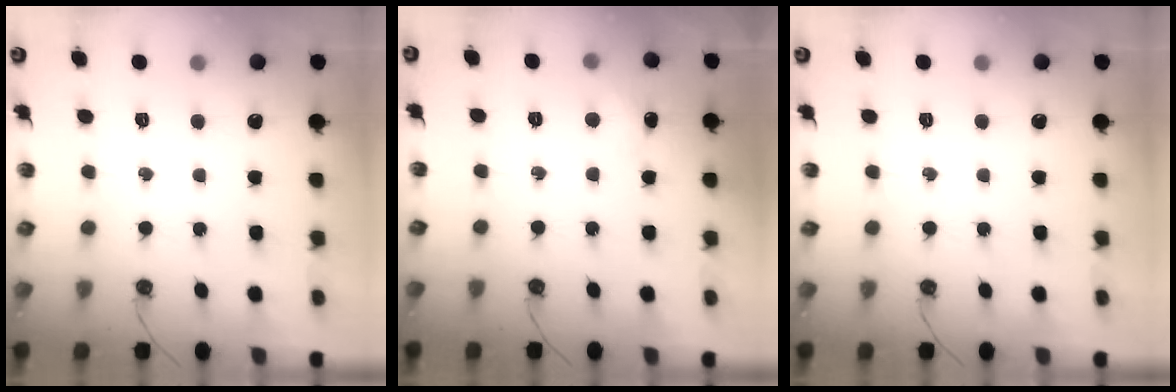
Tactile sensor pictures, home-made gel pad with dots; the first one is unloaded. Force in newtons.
{"total": 5.2, "press": 5.2, "slide": 0.8}
{"total": 0.0}